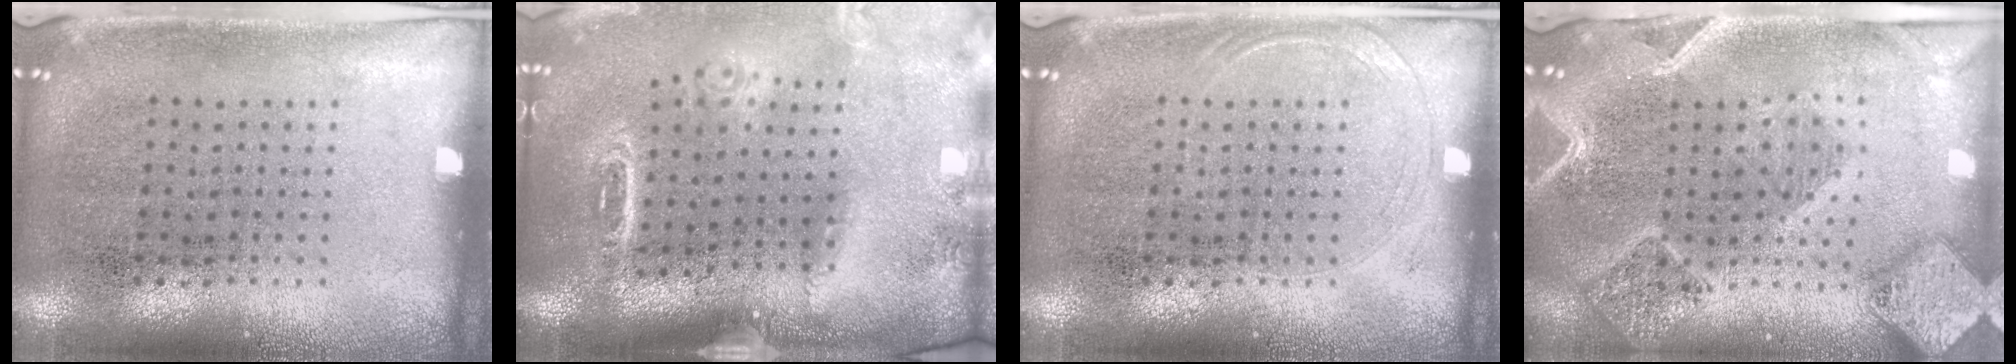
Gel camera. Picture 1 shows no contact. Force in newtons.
{"total": 1.9, "press": 1.7, "slide": 0.9}
{"total": 1.1, "press": 1.0, "slide": 0.3}
{"total": 2.9, "press": 2.5, "slide": 1.5}